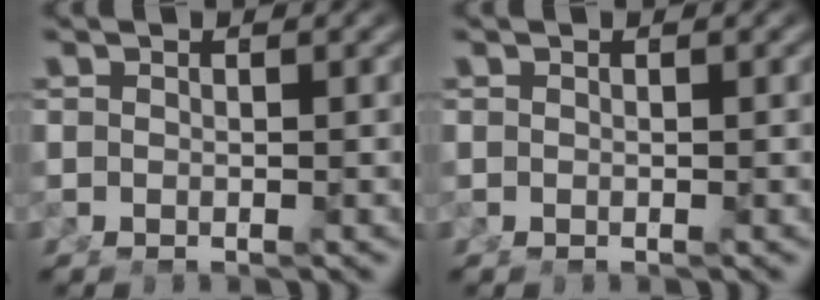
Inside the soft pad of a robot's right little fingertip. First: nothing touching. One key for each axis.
{"total": 0.0}